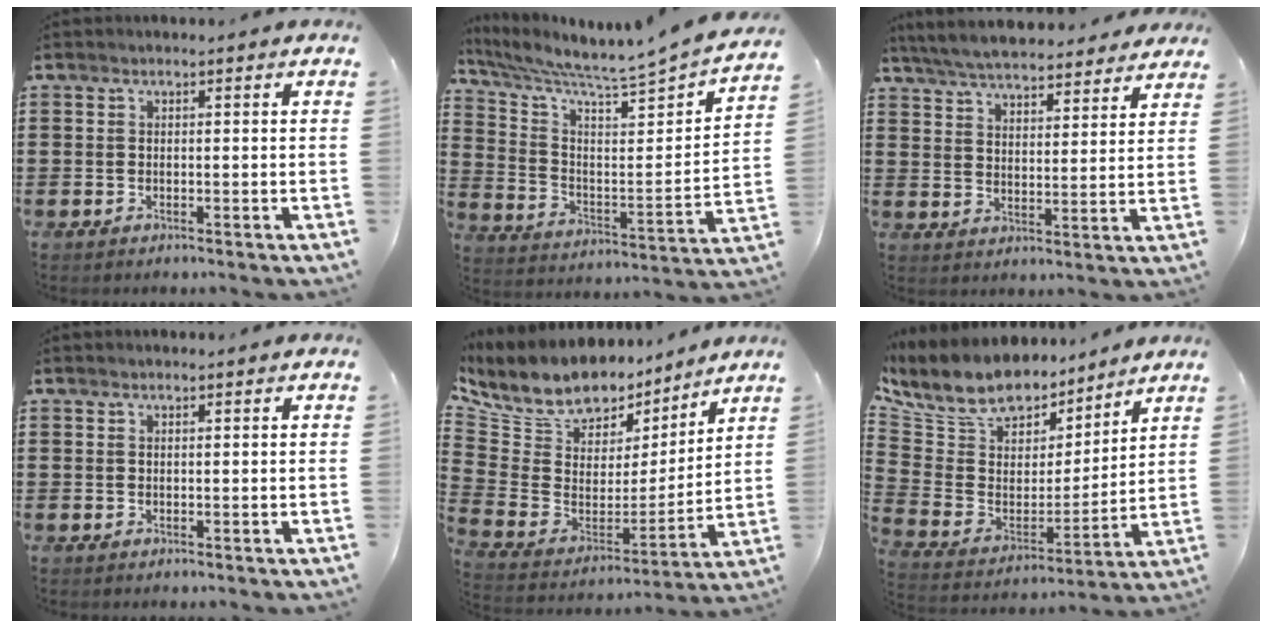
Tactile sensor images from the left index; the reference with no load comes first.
{"total": 5.2, "force": [4.9, -0.6, 1.8], "torque": [-0.063, -0.060, 0.073]}
{"total": 6.1, "force": [6.0, 0.5, 1.2], "torque": [-0.051, -0.029, 0.107]}
{"total": 0.0}
{"total": 9.3, "force": [7.7, 4.6, 2.3], "torque": [-0.095, -0.052, 0.140]}
{"total": 9.4, "force": [8.3, 4.1, 1.8], "torque": [-0.089, -0.052, 0.151]}